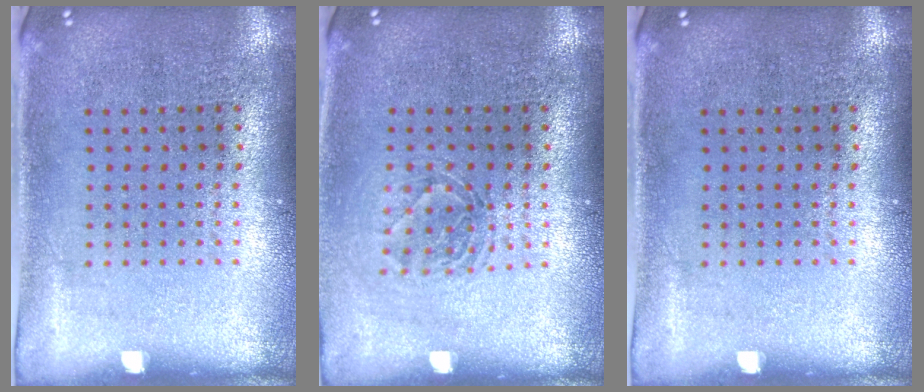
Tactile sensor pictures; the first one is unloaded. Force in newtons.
{"total": 1.2, "press": 1.1, "slide": 0.6}
{"total": 0.0}